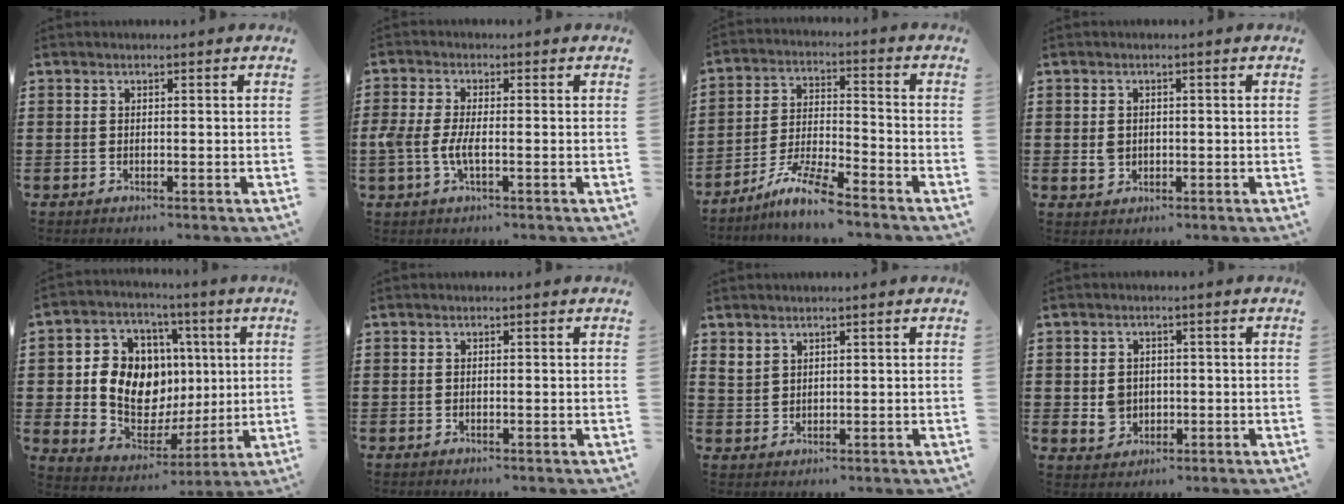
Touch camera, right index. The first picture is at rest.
{"total": 4.1, "force": [-1.0, 1.4, 3.8], "torque": [-0.093, -0.006, -0.025]}
{"total": 7.6, "force": [-6.5, 0.4, 3.9], "torque": [-0.089, -0.006, -0.126]}
{"total": 1.6, "force": [0.1, 1.4, 0.9], "torque": [-0.021, 0.005, 0.001]}
{"total": 11.3, "force": [1.3, 9.7, 5.8], "torque": [-0.136, 0.004, 0.032]}
{"total": 0.0}
{"total": 2.0, "force": [1.8, 0.8, 0.2], "torque": [-0.009, 0.000, 0.037]}
{"total": 3.2, "force": [-0.3, 2.8, 1.5], "torque": [-0.030, 0.001, -0.007]}